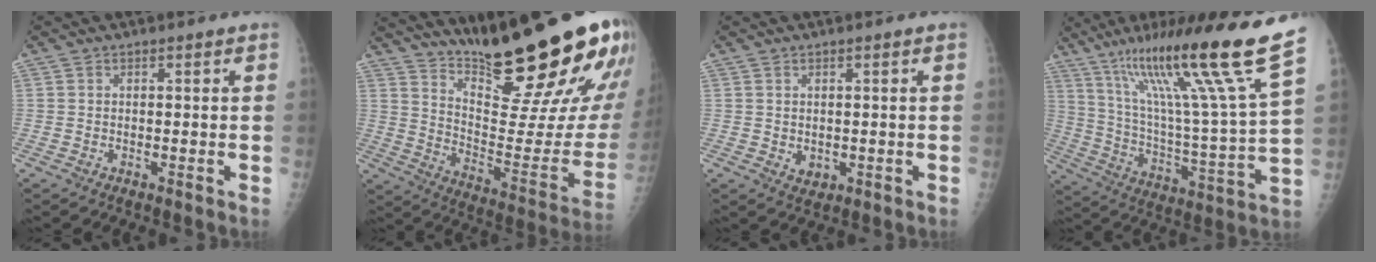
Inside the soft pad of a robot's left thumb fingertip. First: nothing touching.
{"total": 28.0, "force": [20.4, 4.5, 18.6], "torque": [-0.249, -0.135, 0.302]}
{"total": 2.4, "force": [-0.2, 1.8, 1.5], "torque": [-0.013, -0.002, 0.005]}
{"total": 25.9, "force": [16.5, 0.8, 19.9], "torque": [-0.309, -0.067, 0.281]}